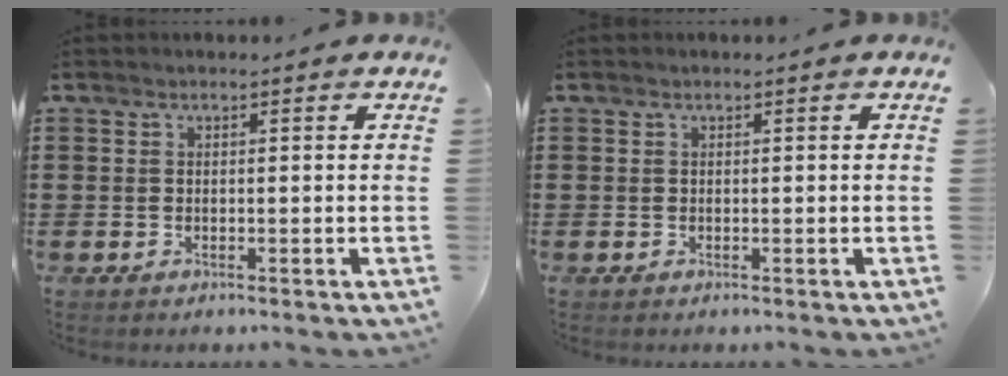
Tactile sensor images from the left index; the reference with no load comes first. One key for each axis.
{"total": 0.0}